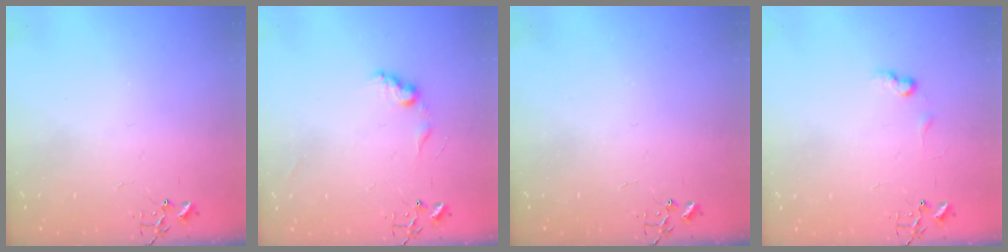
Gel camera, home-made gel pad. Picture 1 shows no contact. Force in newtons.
{"total": 7.9, "press": 7.9, "slide": 0.5}
{"total": 0.0}
{"total": 6.0, "press": 6.0, "slide": 0.8}